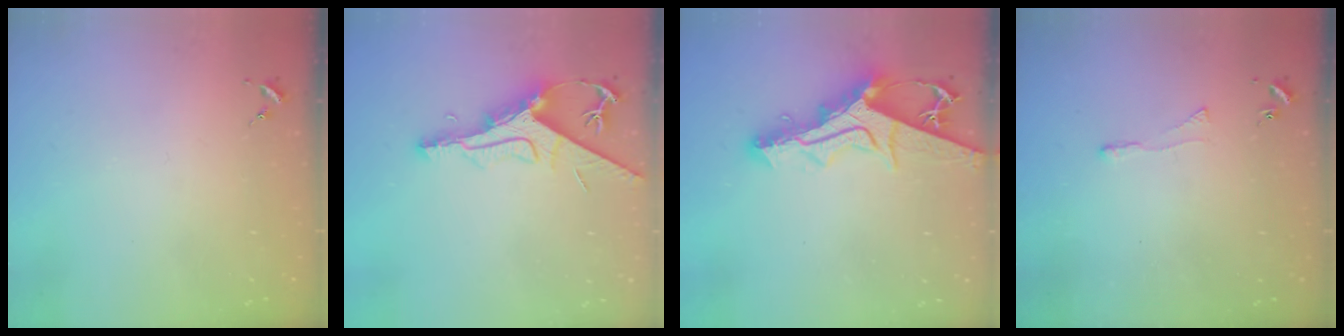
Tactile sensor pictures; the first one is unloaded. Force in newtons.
{"total": 10.7, "press": 10.7, "slide": 1.2}
{"total": 16.7, "press": 16.7, "slide": 1.1}
{"total": 2.9, "press": 2.9, "slide": 0.6}